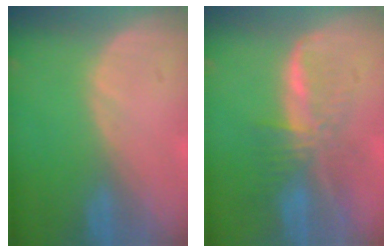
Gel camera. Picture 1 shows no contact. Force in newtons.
{"total": 8.2, "press": 7.0, "slide": 4.3}